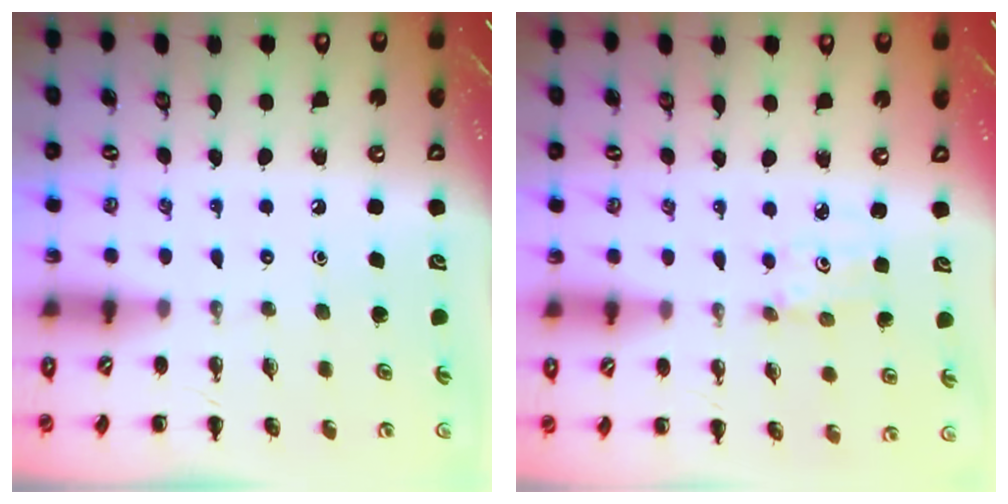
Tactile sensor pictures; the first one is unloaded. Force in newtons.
{"total": 2.4, "press": 2.3, "slide": 0.7}